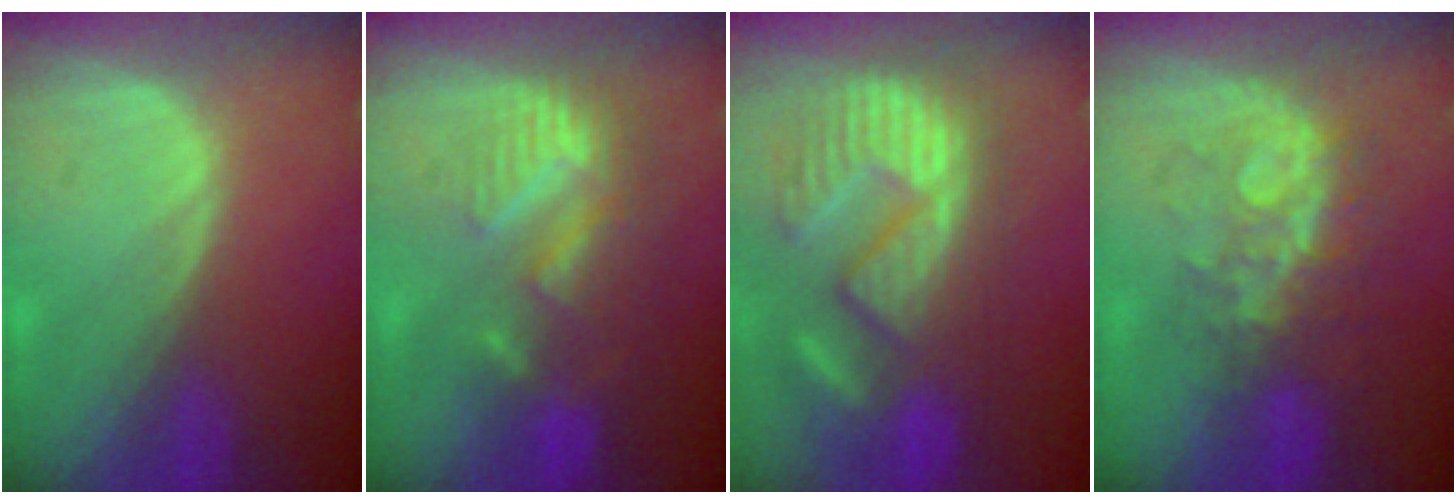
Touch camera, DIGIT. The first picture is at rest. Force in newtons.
{"total": 8.9, "press": 8.0, "slide": 3.7}
{"total": 12.3, "press": 11.6, "slide": 4.0}
{"total": 7.7, "press": 7.4, "slide": 2.1}